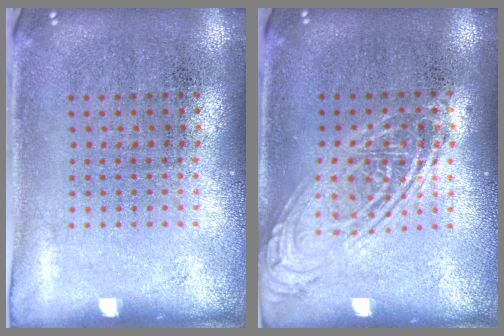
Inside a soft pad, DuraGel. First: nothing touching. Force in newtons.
{"total": 2.4, "press": 2.4, "slide": 0.2}